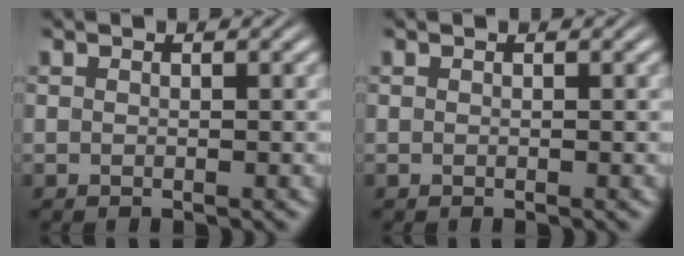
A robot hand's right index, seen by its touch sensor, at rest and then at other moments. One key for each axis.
{"total": 0.0}